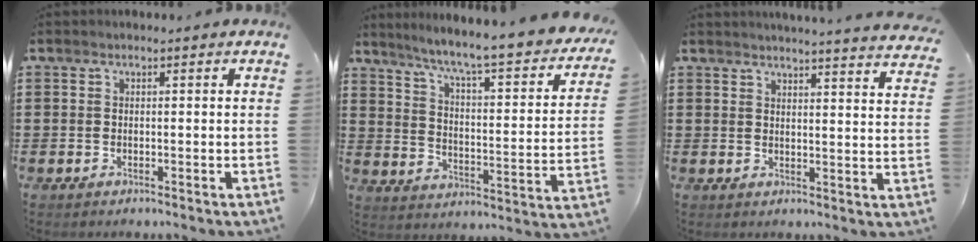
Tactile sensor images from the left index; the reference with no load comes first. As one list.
[{"total": 6.8, "force": [5.5, -0.6, 3.9], "torque": [-0.100, -0.048, 0.082]}, {"total": 3.7, "force": [3.6, -1.0, 0.4], "torque": [-0.013, -0.026, 0.060]}]